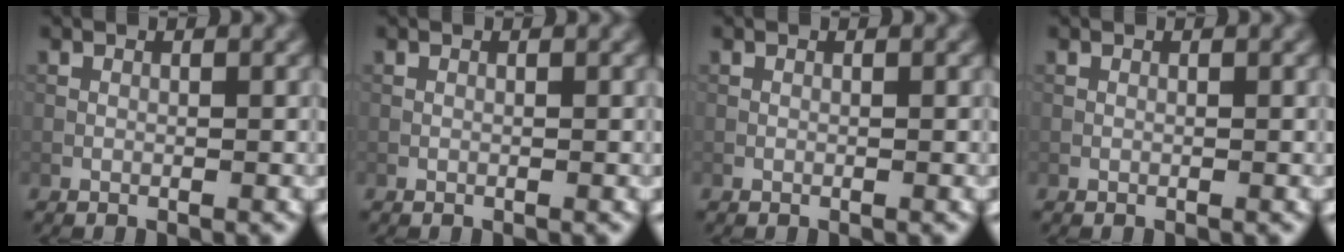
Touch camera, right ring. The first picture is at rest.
{"total": 0.0}
{"total": 0.0}
{"total": 0.0}